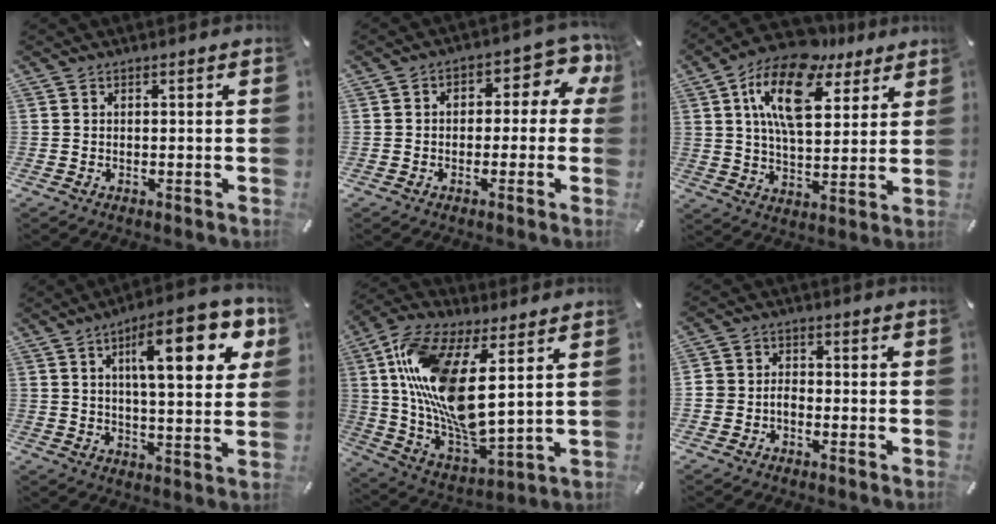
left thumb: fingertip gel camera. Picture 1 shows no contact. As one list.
[{"total": 7.2, "force": [0.4, 4.7, 5.4], "torque": [-0.057, -0.007, -0.002]}, {"total": 17.3, "force": [9.3, 8.8, 11.6], "torque": [-0.222, -0.035, 0.160]}, {"total": 18.6, "force": [7.3, 6.3, 15.9], "torque": [-0.233, -0.014, 0.105]}, {"total": 17.9, "force": [6.0, 6.7, 15.4], "torque": [-0.345, -0.031, 0.099]}, {"total": 3.5, "force": [-1.8, 2.7, 1.2], "torque": [-0.023, 0.012, -0.036]}]